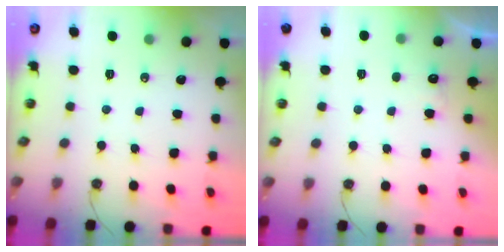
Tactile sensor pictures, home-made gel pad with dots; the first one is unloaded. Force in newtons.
{"total": 3.6, "press": 3.5, "slide": 1.1}